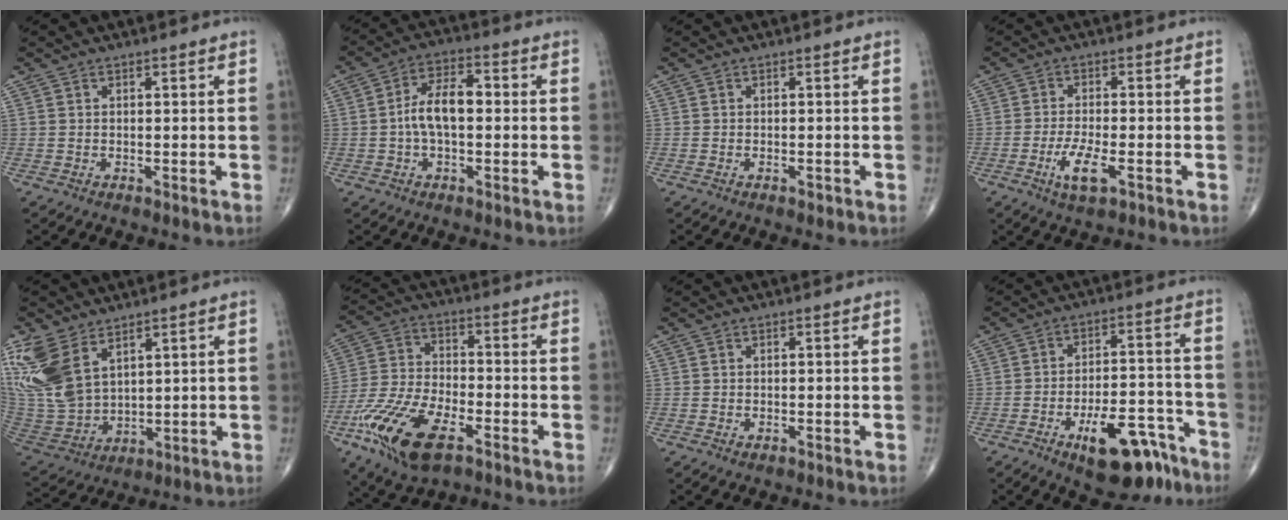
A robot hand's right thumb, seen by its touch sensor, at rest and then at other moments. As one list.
[{"total": 10.4, "force": [-0.7, 5.4, 8.8], "torque": [-0.151, 0.034, -0.020]}, {"total": 0.8, "force": [-0.5, 0.3, 0.5], "torque": [-0.008, 0.003, -0.008]}, {"total": 6.0, "force": [-2.6, 1.8, 5.1], "torque": [-0.104, 0.003, -0.045]}, {"total": 15.6, "force": [7.9, 8.8, 10.1], "torque": [-0.224, -0.031, 0.179]}, {"total": 17.3, "force": [-8.6, 7.7, 12.9], "torque": [-0.262, 0.014, -0.161]}, {"total": 0.8, "force": [-0.4, 0.4, 0.5], "torque": [-0.008, 0.003, -0.005]}, {"total": 14.5, "force": [-8.7, 6.0, 9.9], "torque": [-0.122, 0.066, -0.124]}]